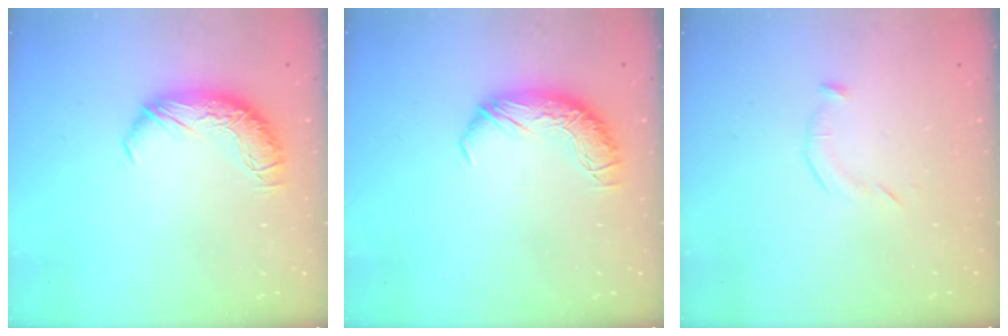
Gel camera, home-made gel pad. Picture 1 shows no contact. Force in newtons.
{"total": 0.0}
{"total": 5.8, "press": 5.8, "slide": 0.9}